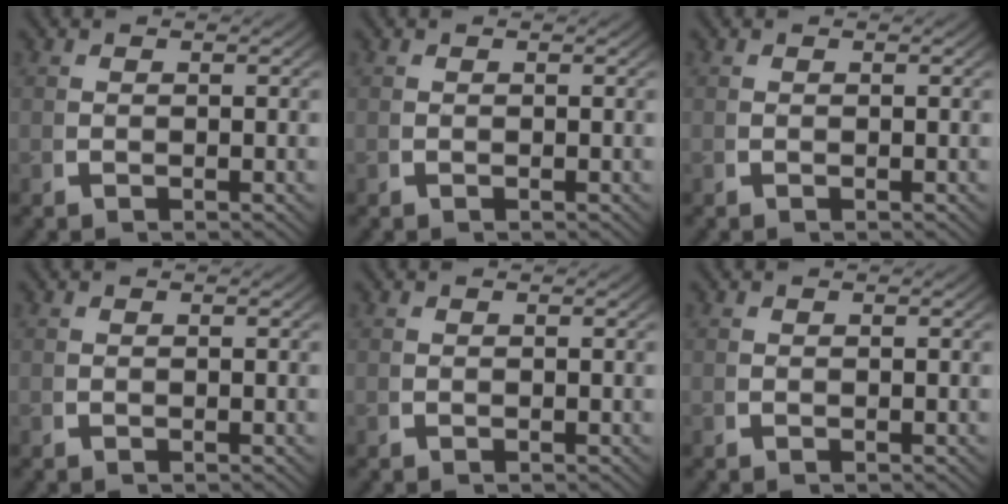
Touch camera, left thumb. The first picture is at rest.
{"total": 0.0}
{"total": 0.0}
{"total": 0.0}
{"total": 0.0}
{"total": 0.0}